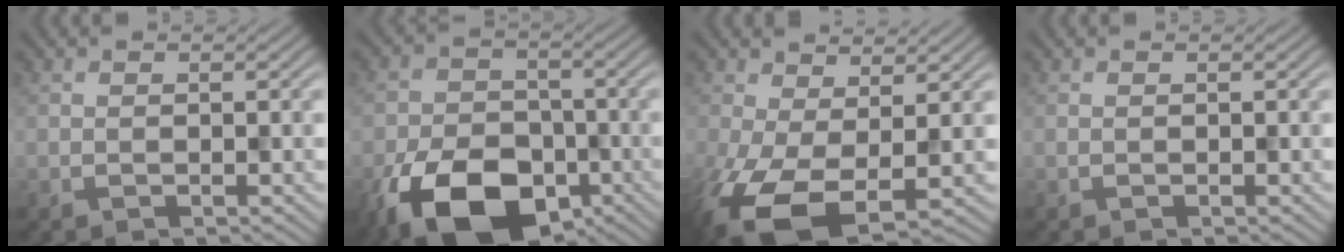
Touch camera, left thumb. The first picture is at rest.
{"total": 13.7, "force": [-7.4, 8.4, 7.9], "torque": [-0.166, -0.034, -0.129]}
{"total": 7.9, "force": [-2.0, 3.8, 6.7], "torque": [-0.156, -0.027, -0.027]}
{"total": 0.0}